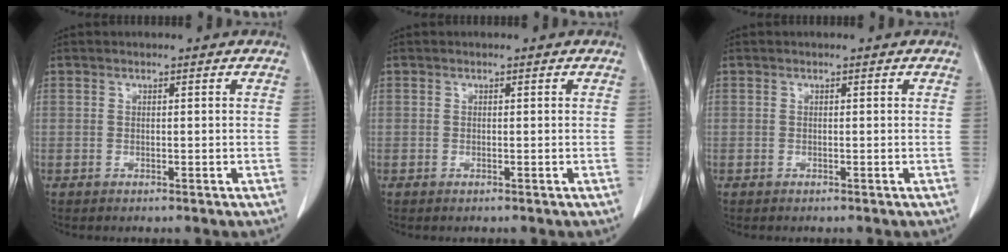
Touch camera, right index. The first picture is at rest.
{"total": 0.0}
{"total": 0.0}